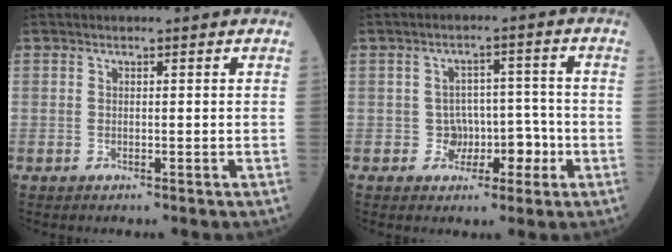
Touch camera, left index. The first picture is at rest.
{"total": 4.6, "force": [-1.8, 3.9, 1.5], "torque": [-0.005, 0.020, -0.024]}